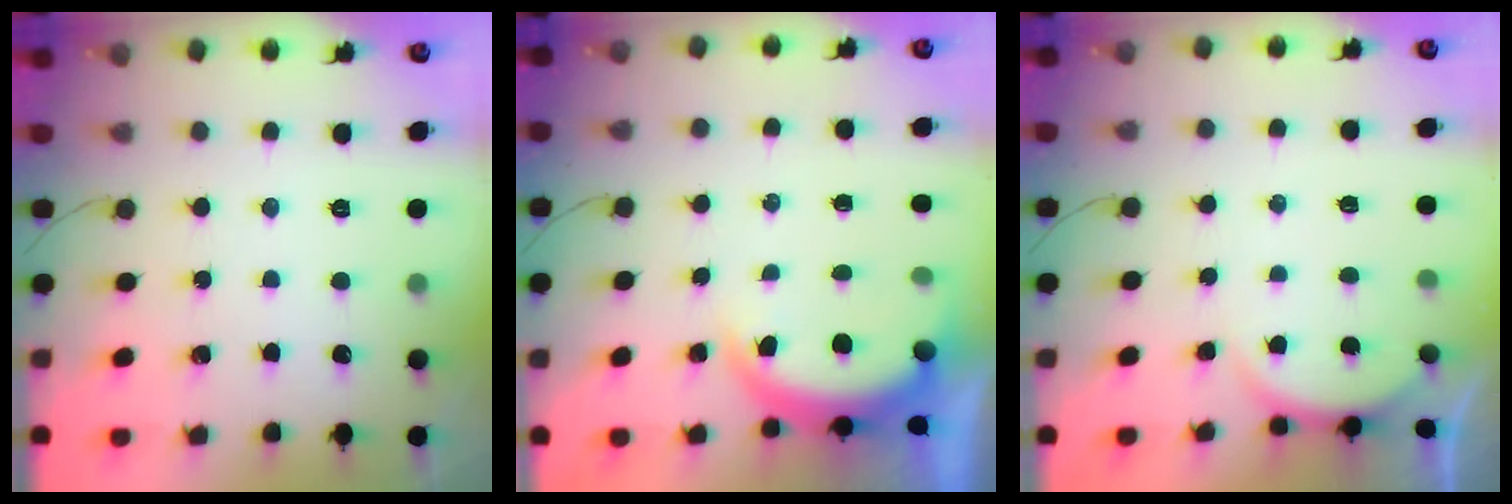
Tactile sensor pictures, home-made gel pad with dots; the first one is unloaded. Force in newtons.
{"total": 5.7, "press": 5.6, "slide": 0.8}
{"total": 2.2, "press": 2.1, "slide": 0.5}